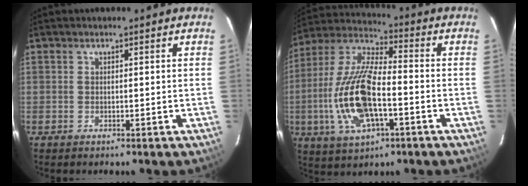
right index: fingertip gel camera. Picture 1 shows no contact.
{"total": 17.5, "force": [-4.5, 6.9, 15.4], "torque": [-0.329, -0.006, -0.085]}